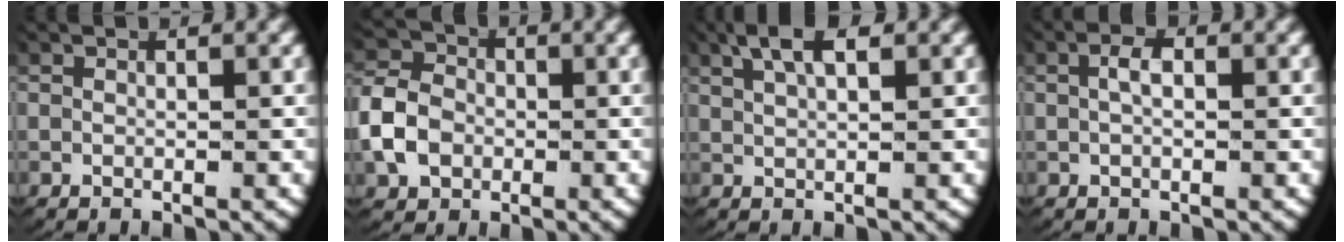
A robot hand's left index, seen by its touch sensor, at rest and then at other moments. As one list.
[{"total": 5.2, "force": [-0.8, 4.5, 2.7], "torque": [-0.059, -0.004, -0.017]}, {"total": 3.4, "force": [2.3, 0.9, 2.3], "torque": [-0.047, 0.008, 0.041]}, {"total": 1.6, "force": [0.1, 0.7, 1.4], "torque": [-0.033, -0.002, 0.004]}]